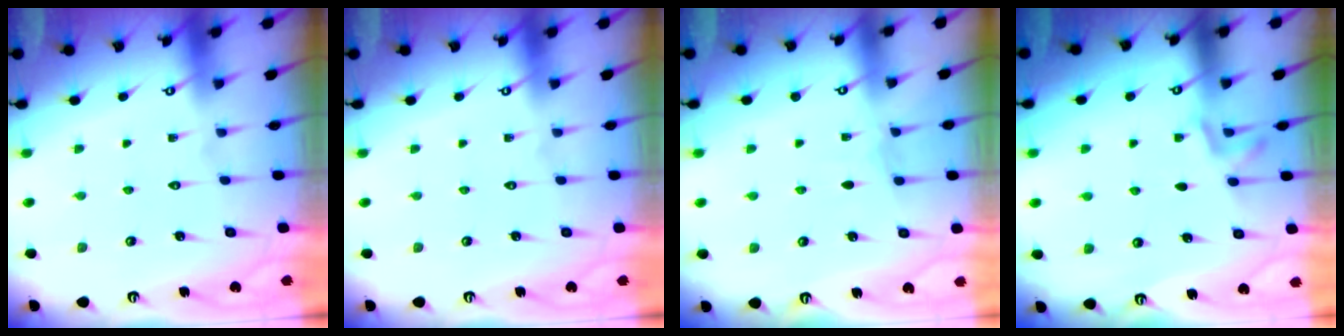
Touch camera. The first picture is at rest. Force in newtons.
{"total": 0.0}
{"total": 2.0, "press": 2.0, "slide": 0.3}
{"total": 1.9, "press": 1.2, "slide": 1.4}